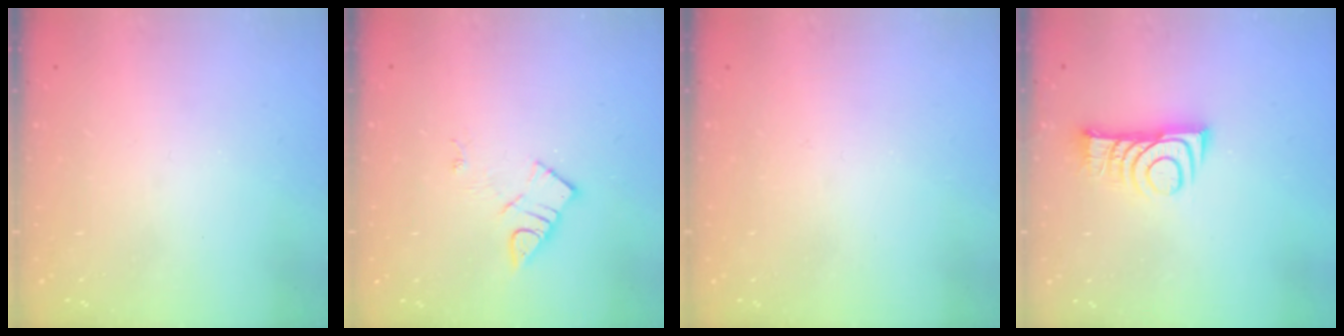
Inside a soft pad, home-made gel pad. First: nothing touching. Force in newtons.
{"total": 6.4, "press": 6.4, "slide": 0.3}
{"total": 2.6, "press": 2.5, "slide": 0.3}
{"total": 9.2, "press": 9.2, "slide": 0.5}